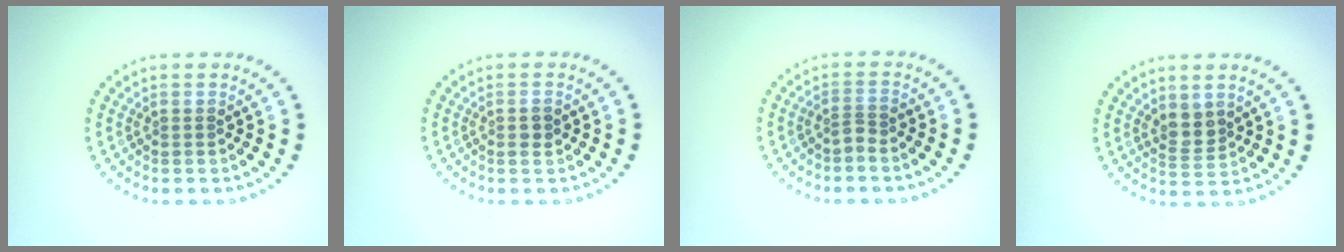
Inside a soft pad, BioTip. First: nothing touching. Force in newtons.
{"total": 1.1, "press": 1.1, "slide": 0.2}
{"total": 0.9, "press": 0.5, "slide": 0.7}
{"total": 2.0, "press": 1.7, "slide": 0.9}